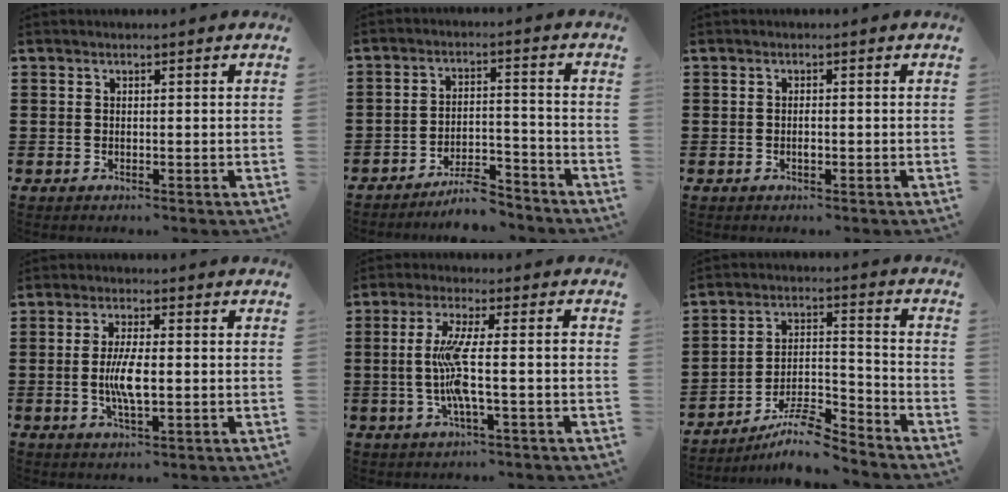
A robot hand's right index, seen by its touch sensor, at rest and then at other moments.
{"total": 6.6, "force": [-5.9, 1.1, 2.6], "torque": [-0.048, 0.009, -0.111]}
{"total": 1.0, "force": [-0.3, 0.4, 0.9], "torque": [-0.019, -0.005, -0.004]}
{"total": 5.9, "force": [-0.6, 1.5, 5.6], "torque": [-0.112, -0.004, -0.015]}
{"total": 8.4, "force": [-1.1, 1.0, 8.3], "torque": [-0.180, -0.015, -0.032]}
{"total": 8.7, "force": [-7.9, 1.3, 3.5], "torque": [-0.052, 0.022, -0.146]}